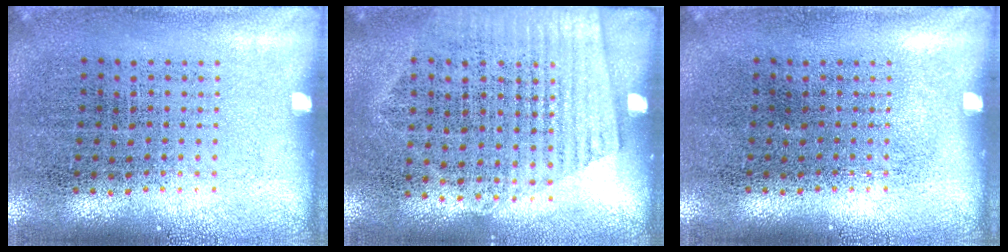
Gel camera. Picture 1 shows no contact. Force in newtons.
{"total": 1.5, "press": 1.2, "slide": 0.8}
{"total": 0.0}